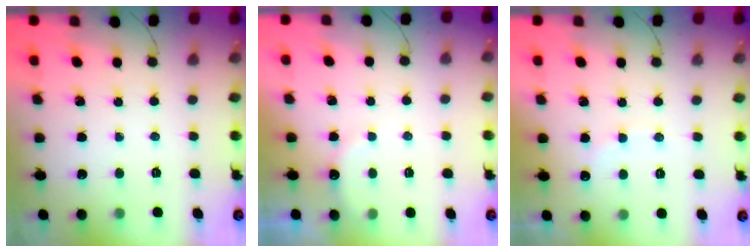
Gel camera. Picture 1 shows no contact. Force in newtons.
{"total": 6.7, "press": 6.6, "slide": 1.2}
{"total": 6.8, "press": 6.7, "slide": 1.3}